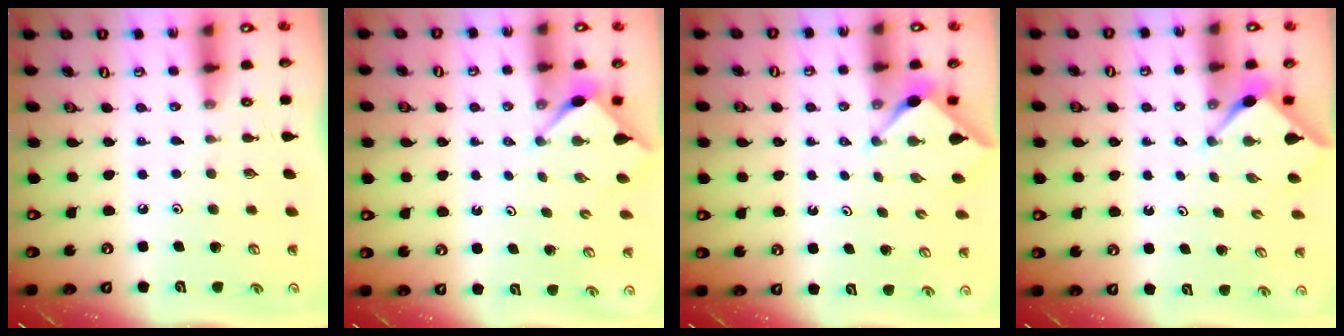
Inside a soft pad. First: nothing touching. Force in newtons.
{"total": 2.8, "press": 2.8, "slide": 0.3}
{"total": 2.9, "press": 2.9, "slide": 0.3}
{"total": 2.9, "press": 2.9, "slide": 0.3}